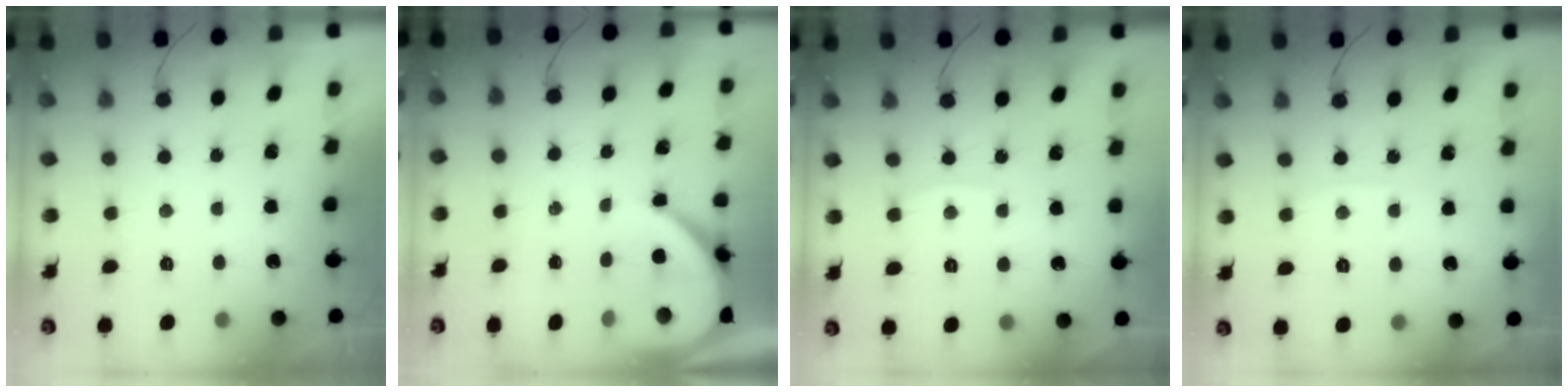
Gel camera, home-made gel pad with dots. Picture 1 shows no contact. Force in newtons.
{"total": 6.6, "press": 6.6, "slide": 0.4}
{"total": 2.7, "press": 2.7, "slide": 0.4}
{"total": 3.4, "press": 3.3, "slide": 0.4}